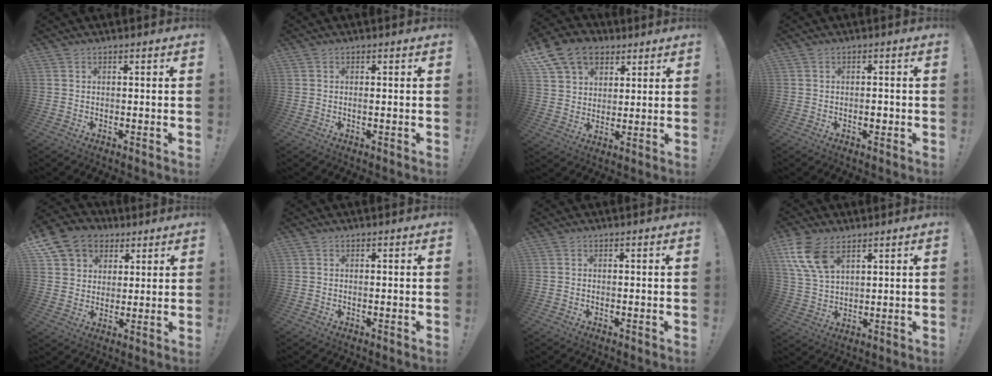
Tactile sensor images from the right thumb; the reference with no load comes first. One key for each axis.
{"total": 0.8, "fx": -0.3, "fy": -0.1, "fz": 0.7, "tx": -0.012, "ty": -0.002, "tz": -0.006}
{"total": 14.0, "fx": 7.3, "fy": 10.4, "fz": 5.8, "tx": -0.096, "ty": -0.033, "tz": 0.145}
{"total": 2.0, "fx": -0.9, "fy": 1.0, "fz": 1.4, "tx": -0.012, "ty": -0.001, "tz": -0.018}
{"total": 12.1, "fx": 6.0, "fy": 9.7, "fz": 4.0, "tx": -0.063, "ty": -0.033, "tz": 0.123}
{"total": 0.0}
{"total": 0.0}
{"total": 11.2, "fx": 6.1, "fy": 6.1, "fz": 7.1, "tx": -0.144, "ty": -0.018, "tz": 0.118}